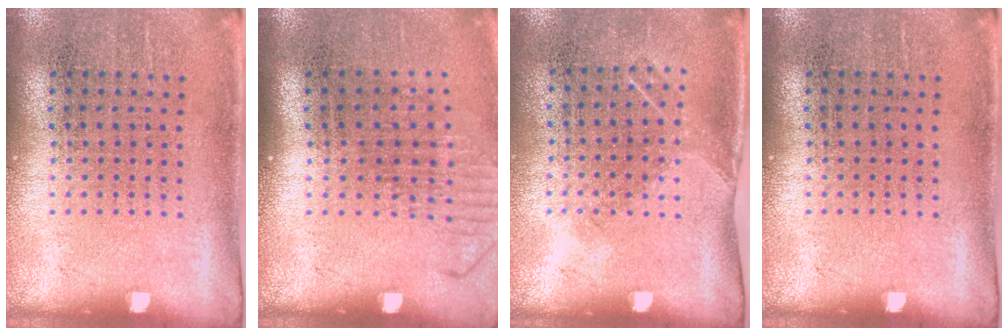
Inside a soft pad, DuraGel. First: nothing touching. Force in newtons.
{"total": 1.3, "press": 1.0, "slide": 0.8}
{"total": 1.1, "press": 0.8, "slide": 0.7}
{"total": 0.0}